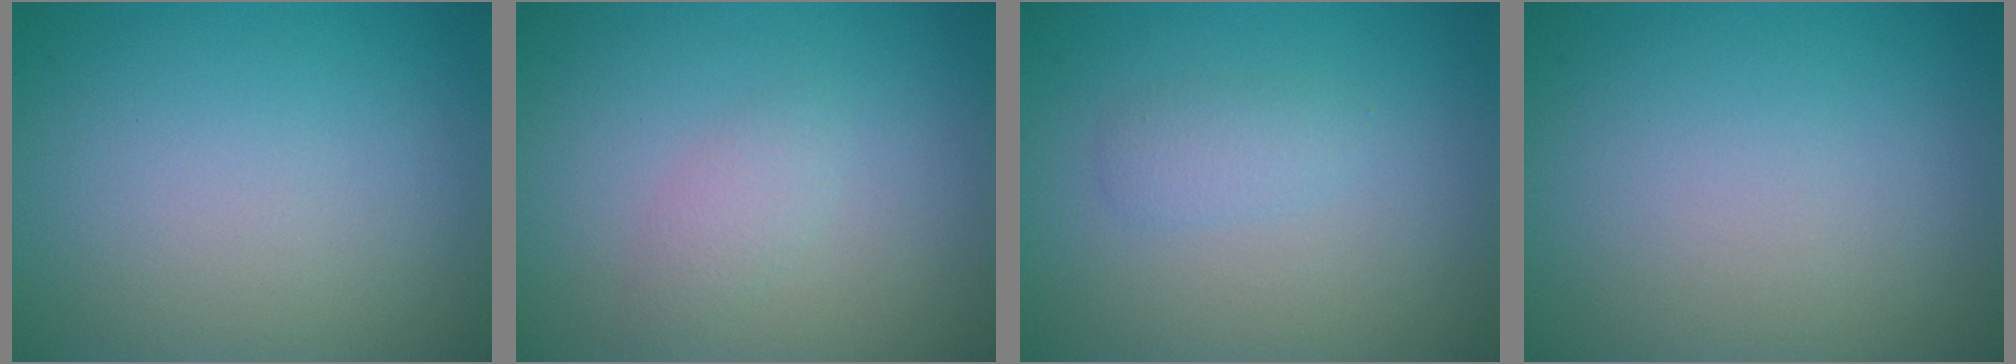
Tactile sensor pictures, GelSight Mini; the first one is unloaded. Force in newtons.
{"total": 1.5, "press": 1.5, "slide": 0.0}
{"total": 1.4, "press": 1.4, "slide": 0.0}
{"total": 0.0}